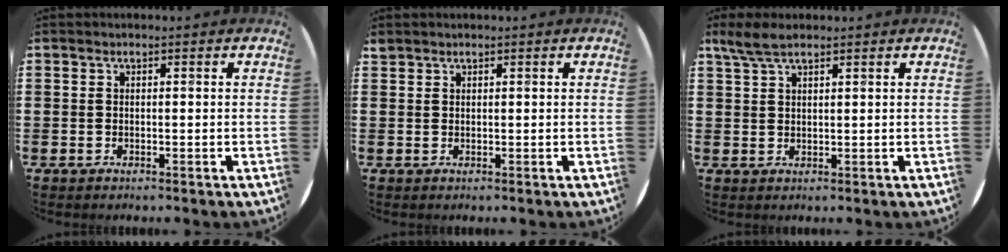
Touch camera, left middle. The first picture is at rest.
{"total": 0.8, "force": [0.8, 0.1, -0.2], "torque": [0.001, 0.003, 0.015]}
{"total": 3.3, "force": [2.5, 0.9, 2.0], "torque": [-0.044, 0.005, 0.047]}